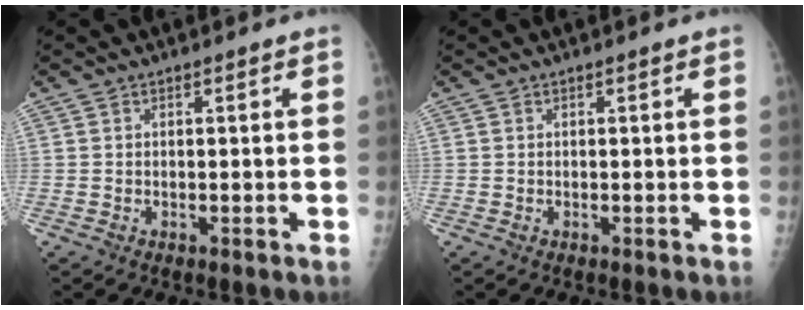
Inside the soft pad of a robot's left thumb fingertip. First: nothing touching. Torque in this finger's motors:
{"motor_torque": [0.00, 0.00, 0.00, 0.00, 0.00]}